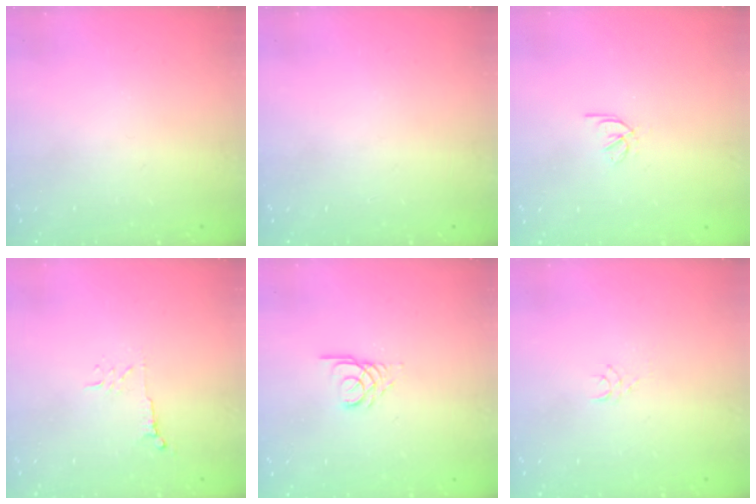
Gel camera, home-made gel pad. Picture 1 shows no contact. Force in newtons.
{"total": 0.0}
{"total": 2.3, "press": 2.2, "slide": 0.5}
{"total": 5.4, "press": 5.3, "slide": 0.7}
{"total": 3.9, "press": 3.9, "slide": 0.3}
{"total": 4.8, "press": 4.8, "slide": 0.3}